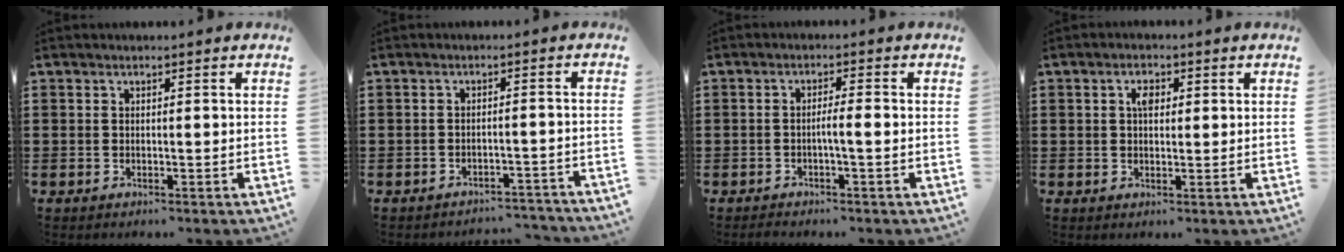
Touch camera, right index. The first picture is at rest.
{"total": 2.6, "force": [-2.6, 0.0, 0.5], "torque": [-0.014, 0.000, -0.054]}
{"total": 2.5, "force": [-0.9, 0.0, 2.3], "torque": [-0.040, -0.003, -0.017]}
{"total": 2.6, "force": [0.7, 1.4, 2.0], "torque": [-0.035, 0.006, 0.009]}